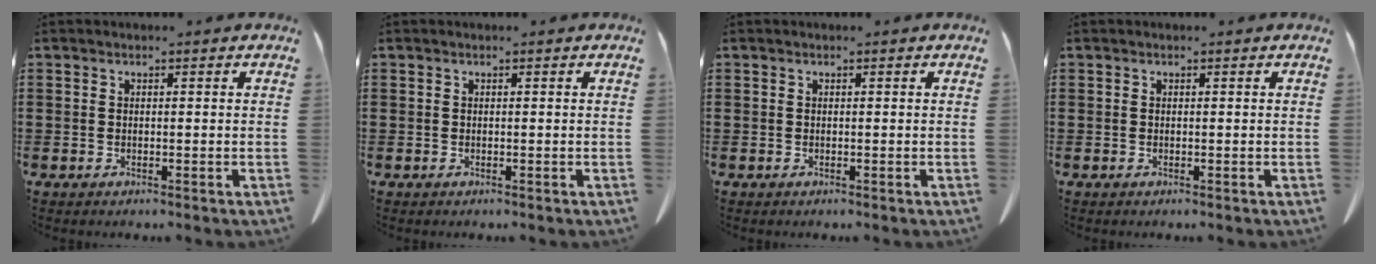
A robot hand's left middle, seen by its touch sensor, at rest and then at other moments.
{"total": 0.0}
{"total": 0.0}
{"total": 0.0}